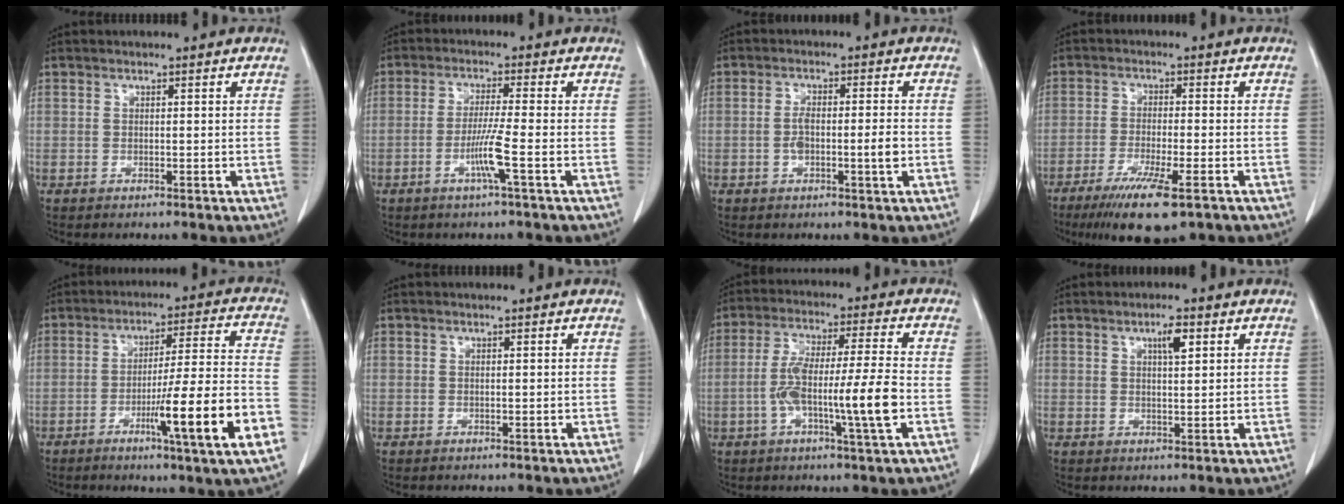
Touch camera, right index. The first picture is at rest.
{"total": 5.0, "force": [-1.9, -1.0, 4.5], "torque": [-0.089, -0.010, -0.040]}
{"total": 4.8, "force": [-1.0, 0.7, 4.6], "torque": [-0.090, 0.003, -0.017]}
{"total": 10.2, "force": [-6.5, 1.3, 7.8], "torque": [-0.128, -0.025, -0.101]}
{"total": 15.0, "force": [-6.0, -0.8, 13.8], "torque": [-0.218, -0.011, -0.093]}
{"total": 0.0}
{"total": 11.9, "force": [-2.9, 0.0, 11.5], "torque": [-0.214, 0.002, -0.057]}
{"total": 3.2, "force": [1.5, 0.7, 2.8], "torque": [-0.044, 0.000, 0.024]}